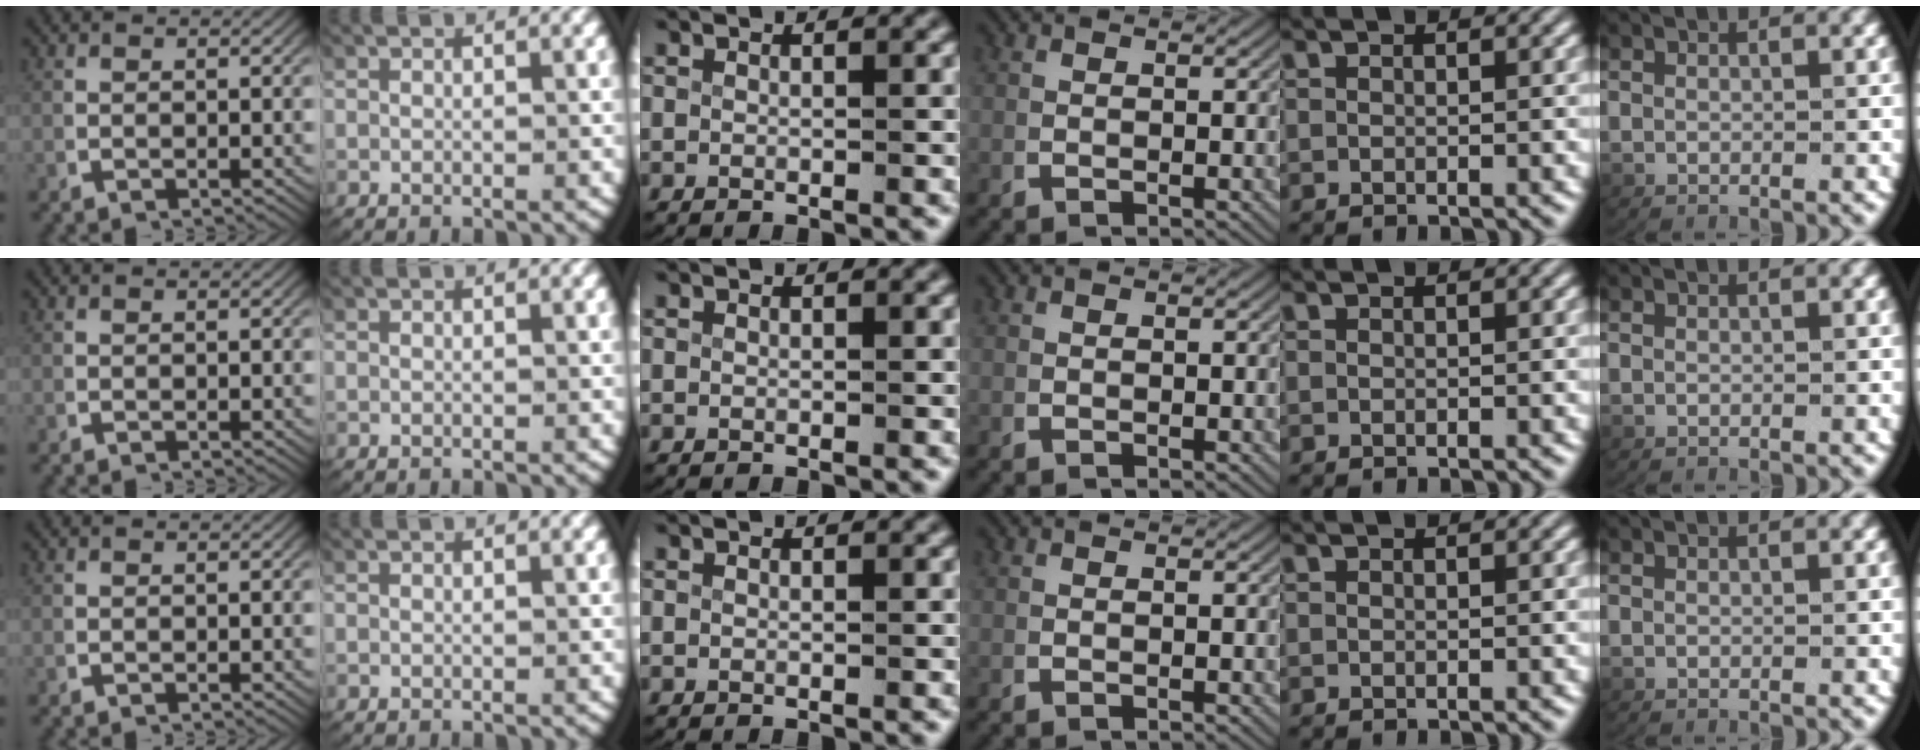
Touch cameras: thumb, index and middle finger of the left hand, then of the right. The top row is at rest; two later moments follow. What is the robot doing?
{"motion": "lift_and_place", "object": "keyboard"}